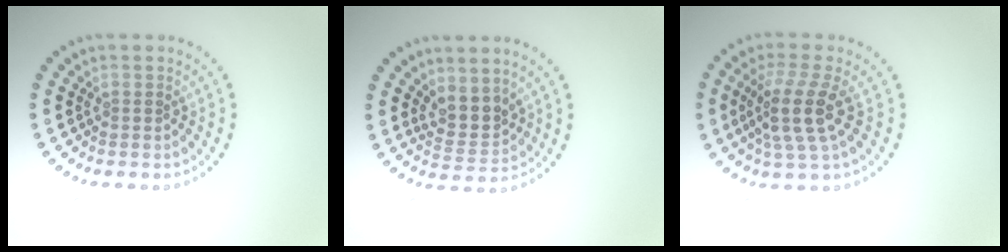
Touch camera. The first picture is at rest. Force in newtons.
{"total": 2.8, "press": 2.2, "slide": 1.7}
{"total": 4.2, "press": 3.2, "slide": 2.7}